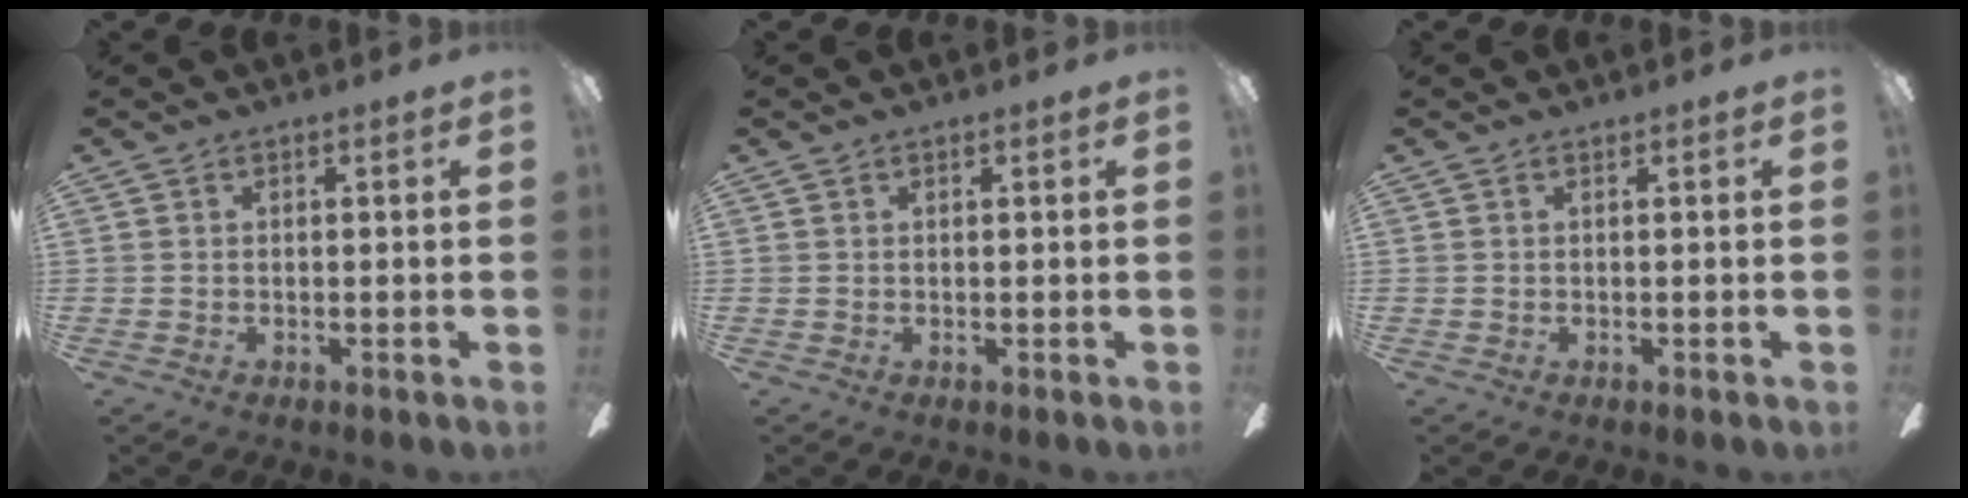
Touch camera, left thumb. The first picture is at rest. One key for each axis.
{"total": 0.0}
{"total": 0.0}